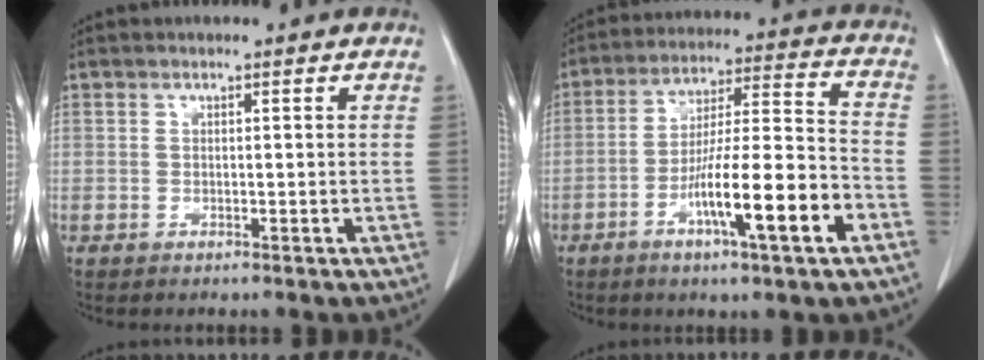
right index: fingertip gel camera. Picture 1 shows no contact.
{"total": 14.9, "force": [-6.3, 0.8, 13.4], "torque": [-0.229, -0.001, -0.104]}